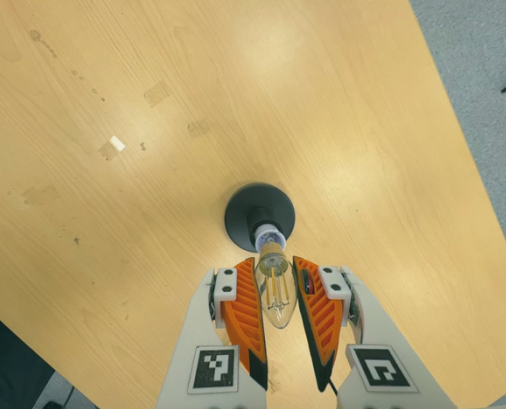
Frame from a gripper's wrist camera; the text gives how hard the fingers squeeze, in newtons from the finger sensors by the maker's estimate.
{"total": 13.4, "left": 14.0, "right": 12.8}